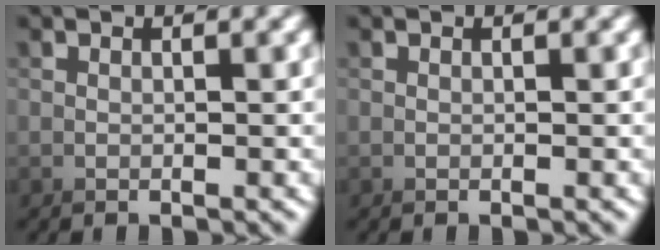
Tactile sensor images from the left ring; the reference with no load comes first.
{"total": 0.0}